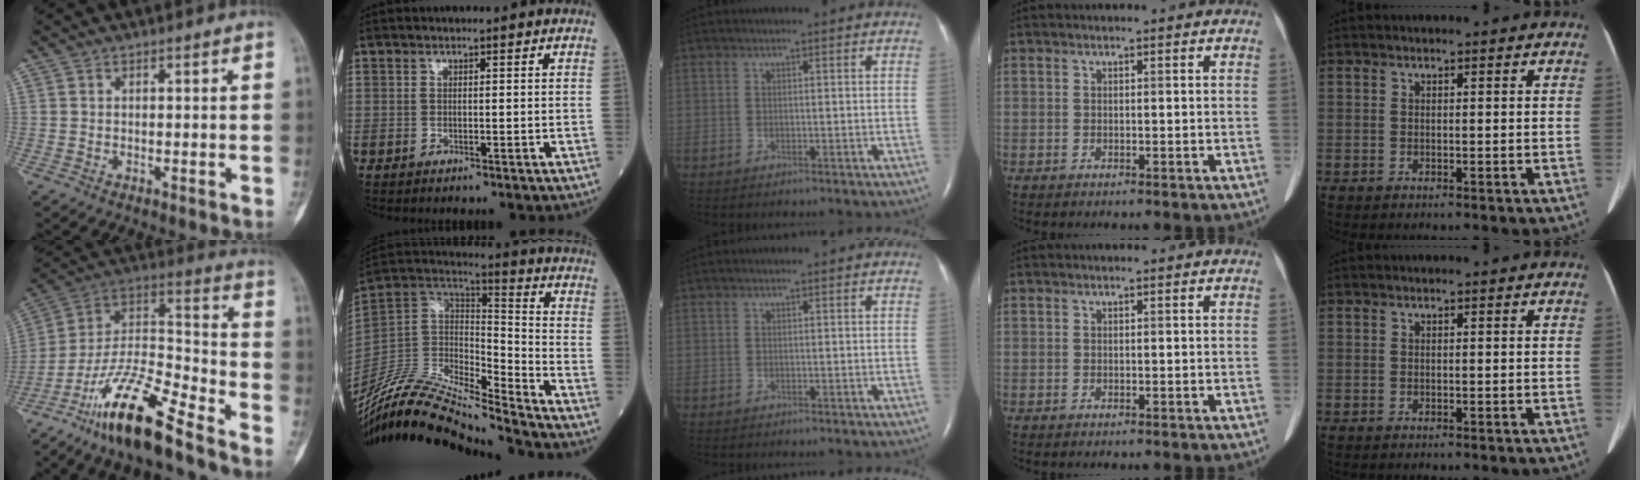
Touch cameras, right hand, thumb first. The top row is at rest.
{"thumb": {"total": 19.3, "force": [-13.6, 4.1, 13.1], "torque": [-0.246, 0.075, -0.250]}, "index": {"total": 21.4, "force": [-19.5, 1.3, 8.5], "torque": [-0.188, 0.014, -0.360]}}